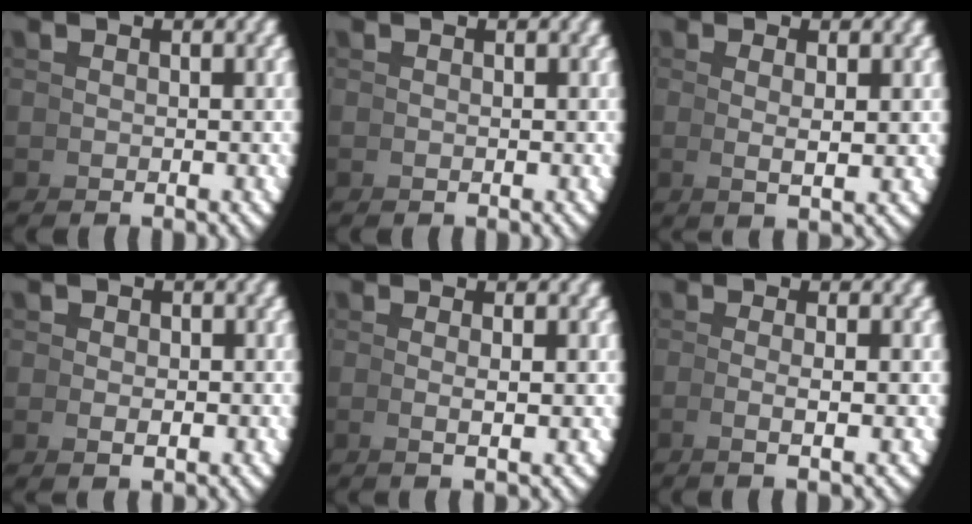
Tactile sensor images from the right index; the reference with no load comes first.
{"total": 0.0}
{"total": 2.0, "force": [0.7, -0.6, 1.8], "torque": [-0.034, -0.002, 0.019]}
{"total": 0.7, "force": [0.0, 0.4, 0.6], "torque": [-0.006, 0.001, 0.000]}
{"total": 1.8, "force": [0.2, -0.6, 1.6], "torque": [-0.032, -0.001, 0.007]}
{"total": 2.6, "force": [-0.3, -0.6, 2.5], "torque": [-0.042, 0.003, -0.003]}